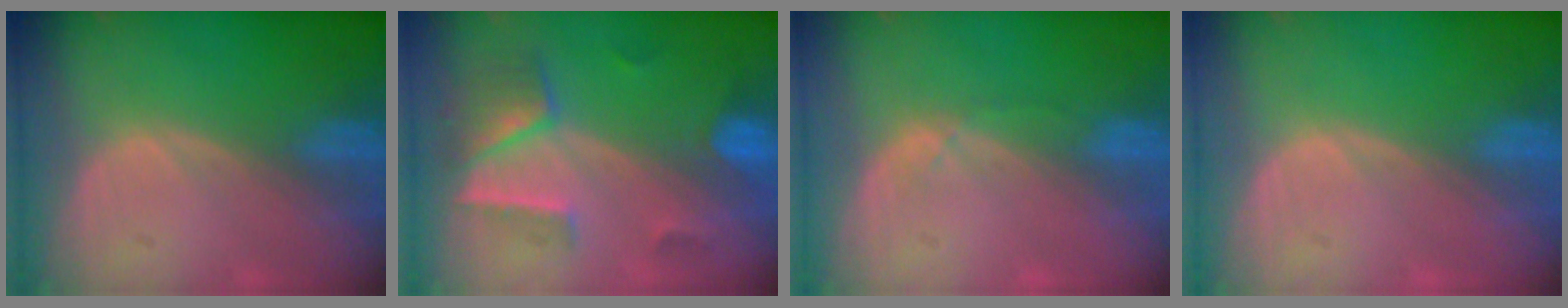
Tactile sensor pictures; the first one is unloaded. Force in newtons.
{"total": 7.2, "press": 6.4, "slide": 3.4}
{"total": 1.1, "press": 1.1, "slide": 0.2}
{"total": 0.0}